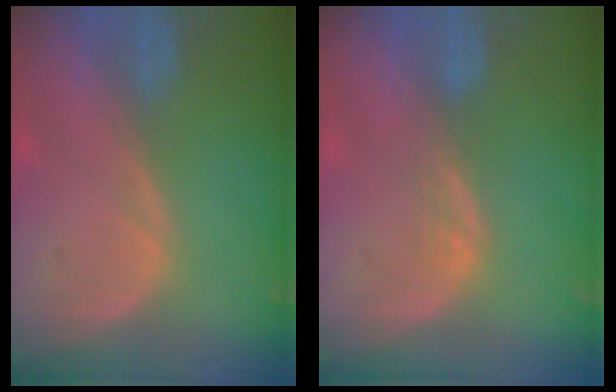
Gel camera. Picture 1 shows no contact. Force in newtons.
{"total": 1.9, "press": 1.9, "slide": 0.3}